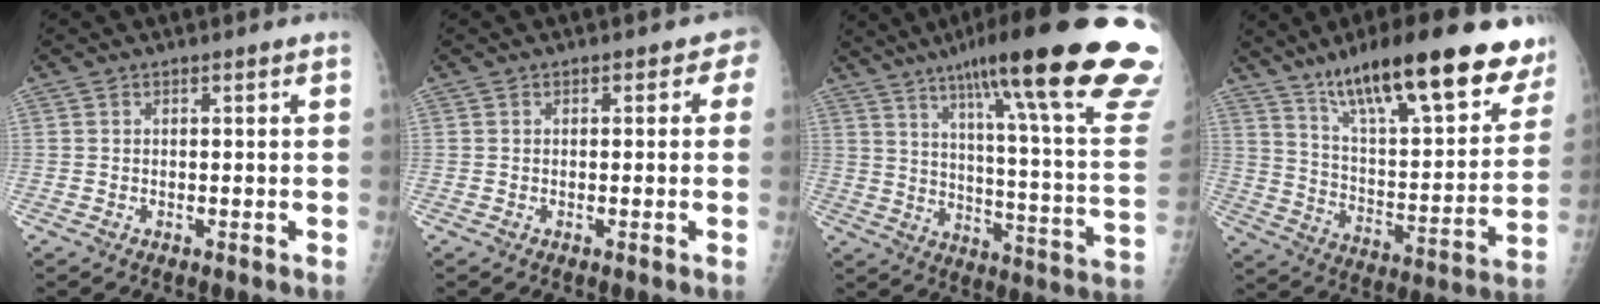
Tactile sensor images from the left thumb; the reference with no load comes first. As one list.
[{"total": 1.9, "force": [0.4, 1.5, 1.1], "torque": [0.012, 0.006, -0.005]}, {"total": 33.0, "force": [22.2, 3.8, 24.2], "torque": [-0.273, -0.080, 0.307]}, {"total": 27.5, "force": [18.6, 7.5, 18.8], "torque": [-0.245, -0.053, 0.290]}]